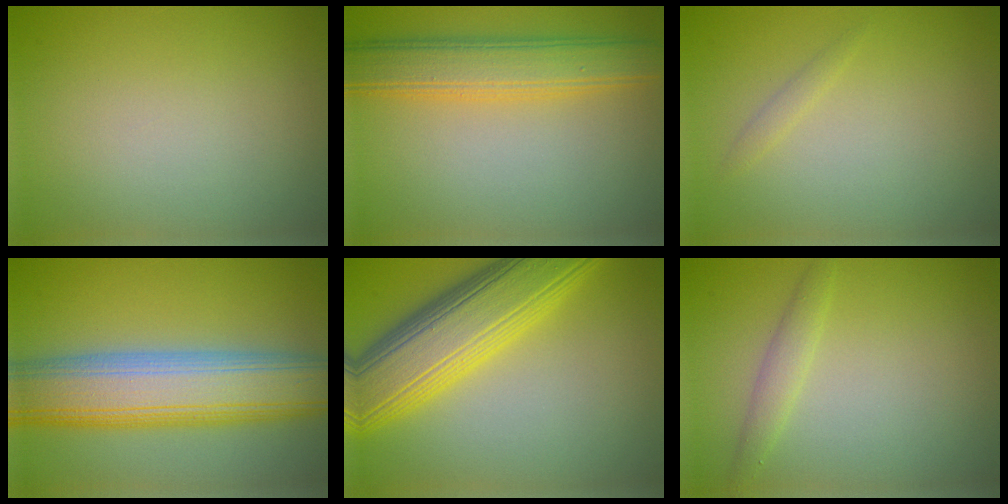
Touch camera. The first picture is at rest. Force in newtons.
{"total": 5.6, "press": 5.6, "slide": 0.2}
{"total": 0.7, "press": 0.7, "slide": 0.0}
{"total": 11.0, "press": 11.0, "slide": 0.6}
{"total": 9.9, "press": 9.9, "slide": 0.2}
{"total": 1.5, "press": 1.5, "slide": 0.0}